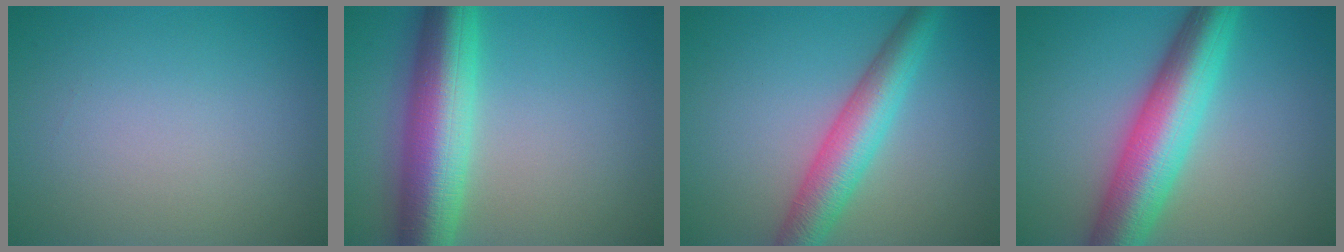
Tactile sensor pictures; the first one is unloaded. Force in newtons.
{"total": 9.5, "press": 9.5, "slide": 0.1}
{"total": 5.7, "press": 5.7, "slide": 0.2}
{"total": 9.1, "press": 9.1, "slide": 0.4}